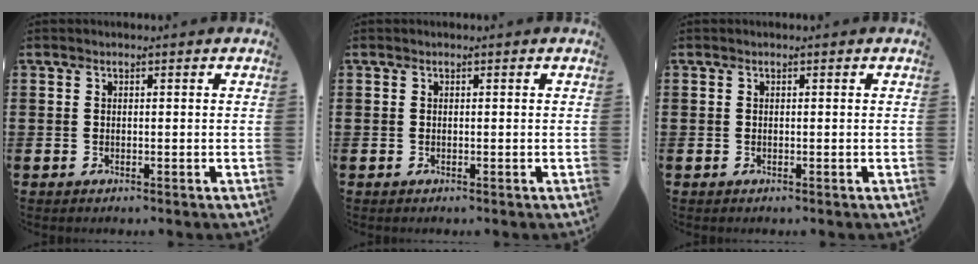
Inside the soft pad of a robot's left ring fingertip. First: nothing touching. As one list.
[{"total": 0.0}, {"total": 0.0}]